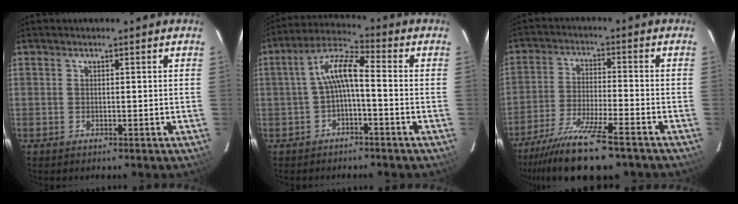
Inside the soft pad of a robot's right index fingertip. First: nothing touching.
{"total": 6.7, "force": [-1.3, 1.8, 6.4], "torque": [-0.138, 0.022, -0.026]}
{"total": 13.9, "force": [-11.1, 2.0, 8.1], "torque": [-0.175, -0.026, -0.198]}